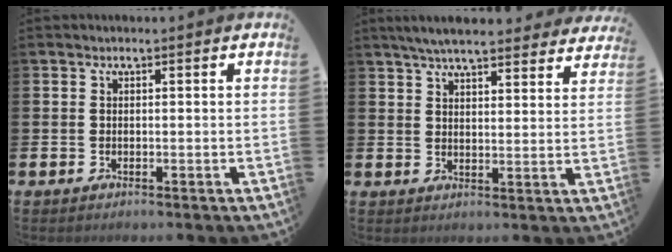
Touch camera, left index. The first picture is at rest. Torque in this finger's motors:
{"motor_torque": [1.01, -1.14, 0.18, 0.07]}